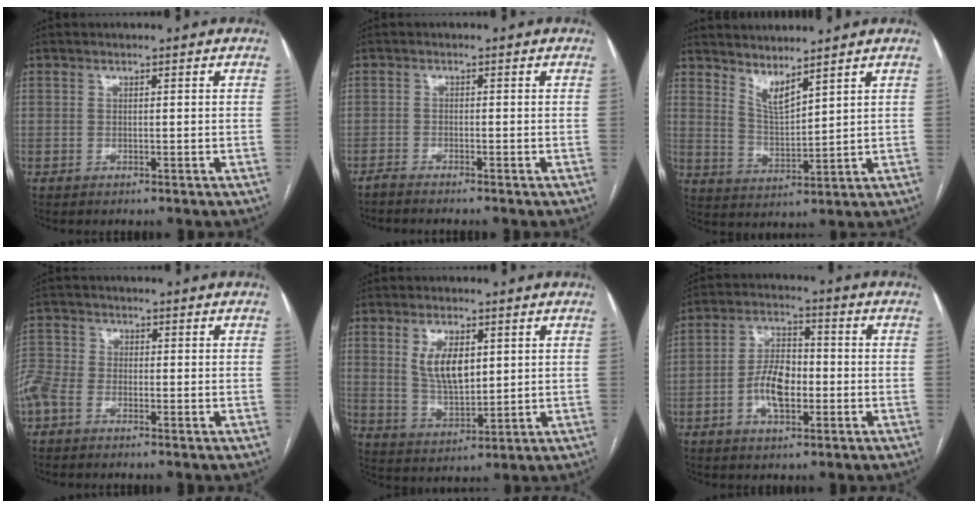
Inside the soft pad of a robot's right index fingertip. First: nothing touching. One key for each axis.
{"total": 1.9, "fx": -1.7, "fy": -0.3, "fz": 0.7, "tx": -0.012, "ty": -0.002, "tz": -0.028}
{"total": 5.0, "fx": 4.2, "fy": 0.2, "fz": 2.6, "tx": -0.055, "ty": -0.016, "tz": 0.092}
{"total": 6.3, "fx": -3.1, "fy": 4.4, "fz": 3.3, "tx": -0.099, "ty": 0.009, "tz": -0.066}
{"total": 7.3, "fx": 2.4, "fy": 3.2, "fz": 6.1, "tx": -0.118, "ty": 0.000, "tz": 0.053}
{"total": 7.5, "fx": -1.9, "fy": 3.6, "fz": 6.3, "tx": -0.129, "ty": 0.014, "tz": -0.031}